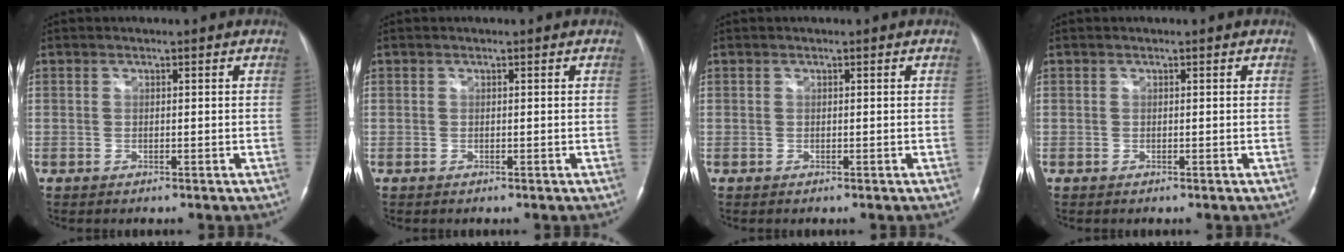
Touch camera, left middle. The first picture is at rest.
{"total": 0.0}
{"total": 0.0}
{"total": 0.0}